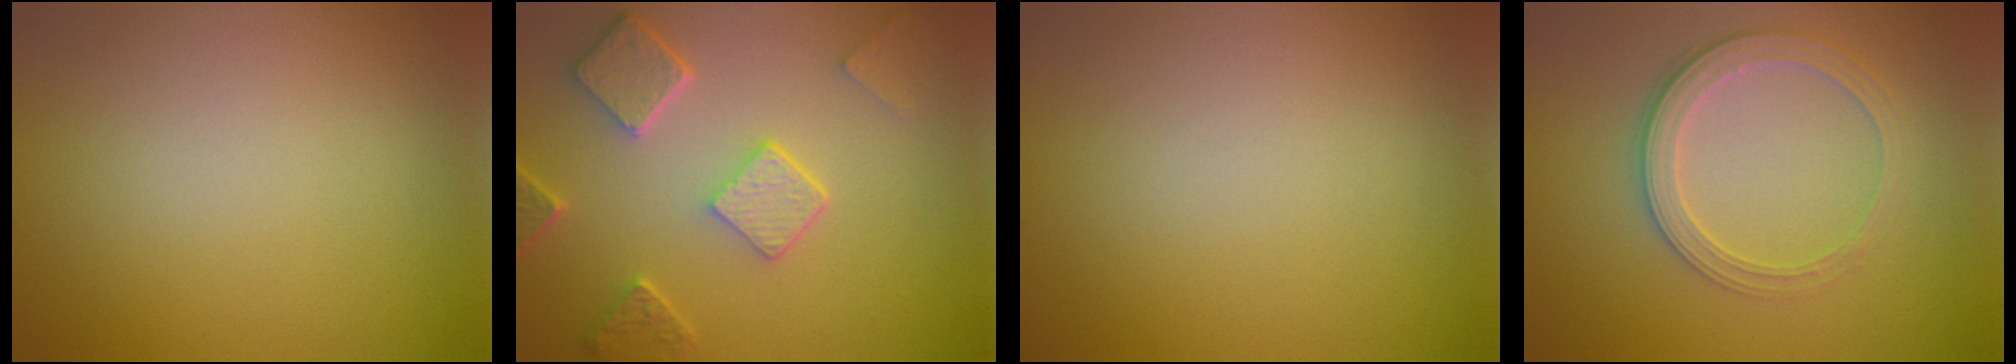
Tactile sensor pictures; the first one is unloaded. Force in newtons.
{"total": 4.8, "press": 3.7, "slide": 2.9}
{"total": 0.0}
{"total": 2.8, "press": 2.7, "slide": 0.9}